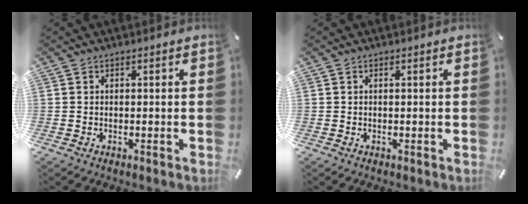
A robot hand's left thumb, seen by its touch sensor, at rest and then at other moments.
{"total": 0.0}